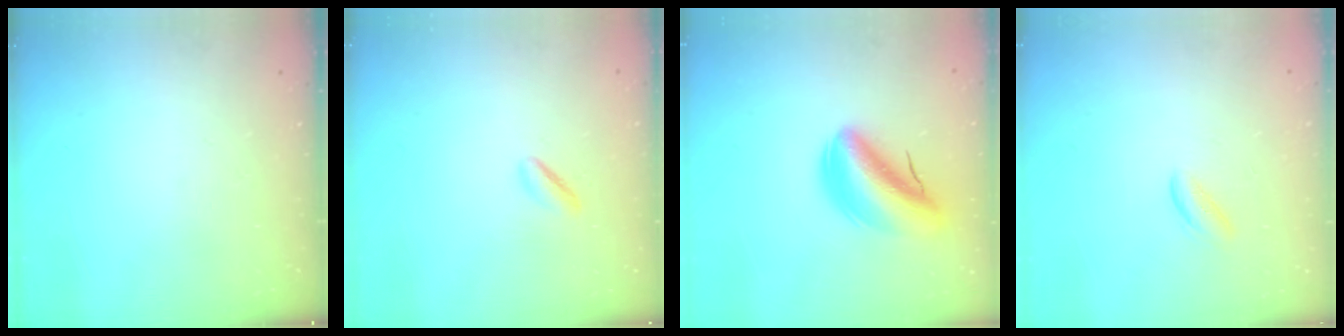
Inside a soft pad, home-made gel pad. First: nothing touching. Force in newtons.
{"total": 3.0, "press": 2.9, "slide": 0.8}
{"total": 11.1, "press": 10.4, "slide": 3.7}
{"total": 2.1, "press": 2.1, "slide": 0.3}